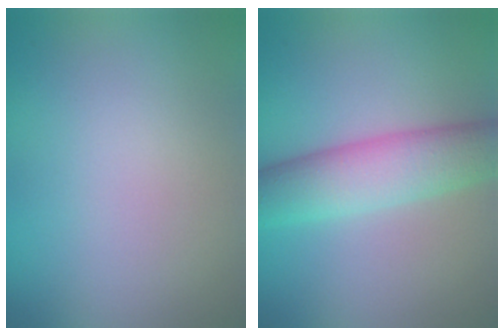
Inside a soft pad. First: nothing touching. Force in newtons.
{"total": 6.5, "press": 6.5, "slide": 0.5}